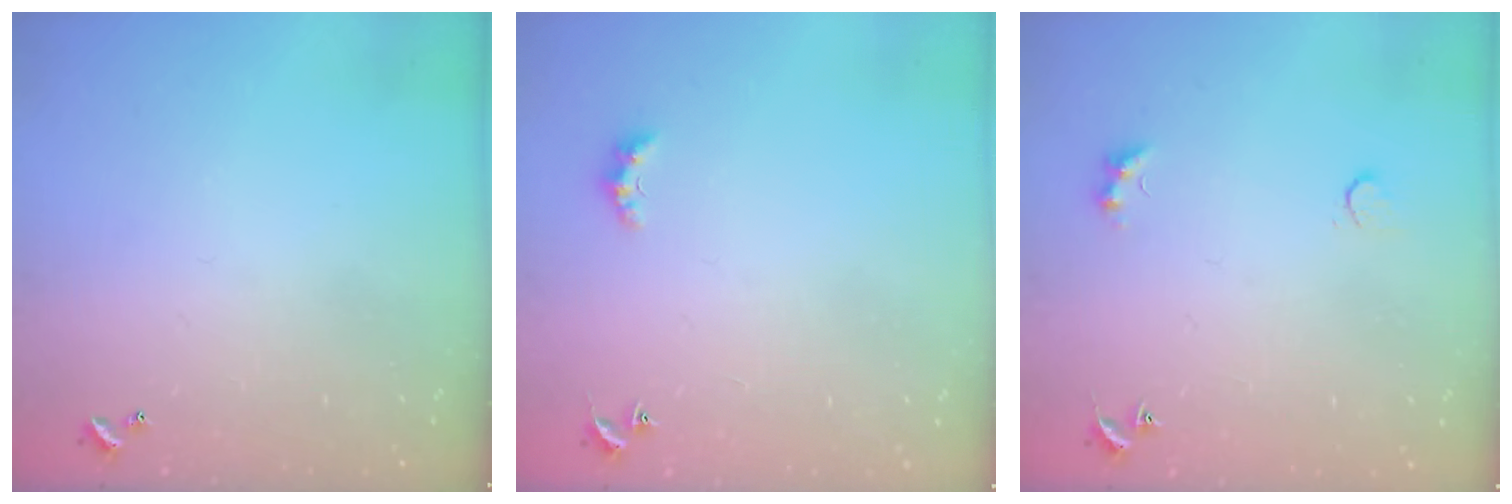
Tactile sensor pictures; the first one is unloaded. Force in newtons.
{"total": 2.7, "press": 2.7, "slide": 0.6}
{"total": 3.0, "press": 2.9, "slide": 0.8}